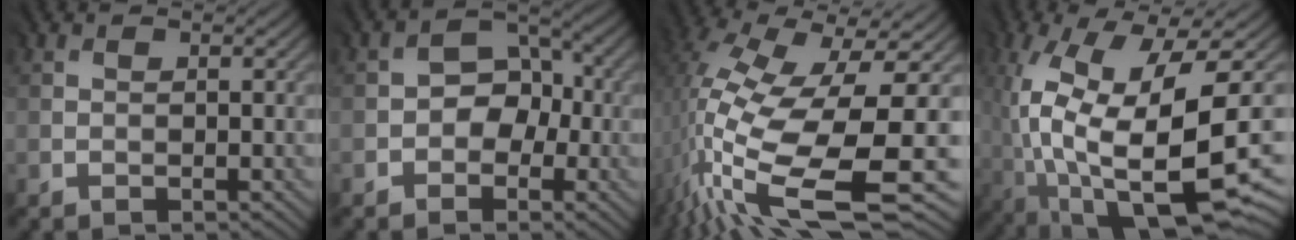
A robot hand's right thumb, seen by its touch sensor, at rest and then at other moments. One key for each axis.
{"total": 4.5, "fx": -1.4, "fy": 3.4, "fz": 2.5, "tx": -0.020, "ty": 0.008, "tz": -0.032}
{"total": 15.7, "fx": -2.1, "fy": 5.1, "fz": 14.7, "tx": -0.320, "ty": -0.011, "tz": -0.032}
{"total": 14.5, "fx": -3.6, "fy": 4.1, "fz": 13.5, "tx": -0.271, "ty": -0.023, "tz": -0.048}